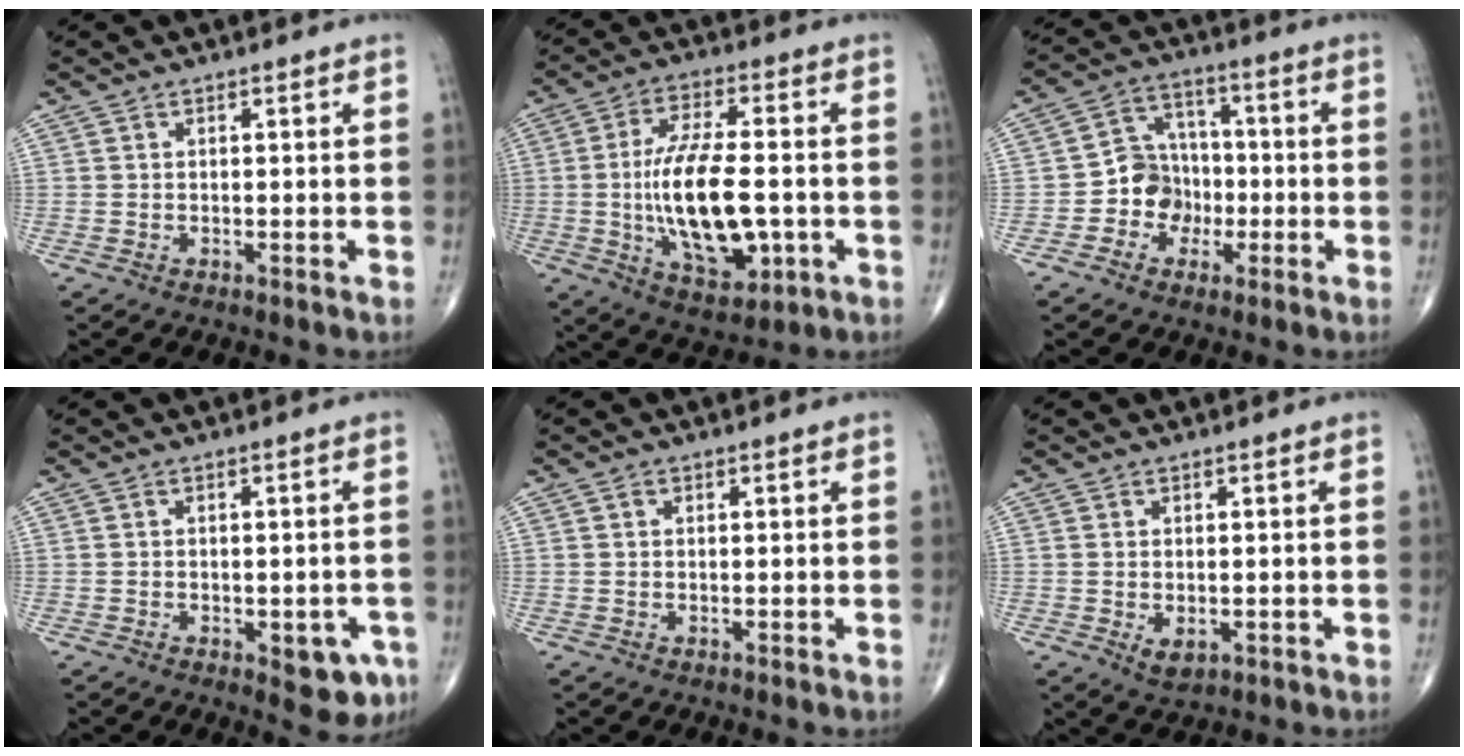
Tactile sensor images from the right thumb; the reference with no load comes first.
{"total": 16.9, "force": [-2.1, 7.5, 15.0], "torque": [-0.257, 0.005, -0.026]}
{"total": 8.4, "force": [-2.3, 7.5, 3.1], "torque": [-0.009, 0.035, -0.048]}
{"total": 6.8, "force": [-2.6, 3.2, 5.4], "torque": [-0.044, 0.005, -0.023]}
{"total": 0.9, "force": [0.2, 0.8, 0.4], "torque": [-0.003, 0.003, 0.003]}
{"total": 2.8, "force": [-0.5, 1.7, 2.2], "torque": [-0.030, -0.005, 0.001]}